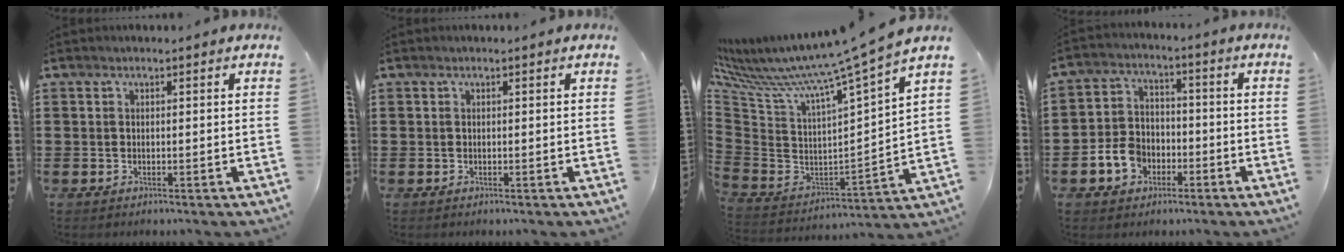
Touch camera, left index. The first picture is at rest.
{"total": 0.0}
{"total": 9.6, "force": [7.9, -2.0, 5.1], "torque": [-0.125, -0.075, 0.113]}
{"total": 6.5, "force": [-2.8, 5.1, 2.9], "torque": [-0.076, 0.016, -0.055]}